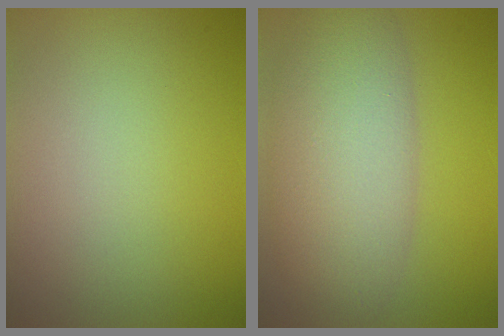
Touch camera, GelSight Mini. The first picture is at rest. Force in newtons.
{"total": 8.3, "press": 8.3, "slide": 0.5}